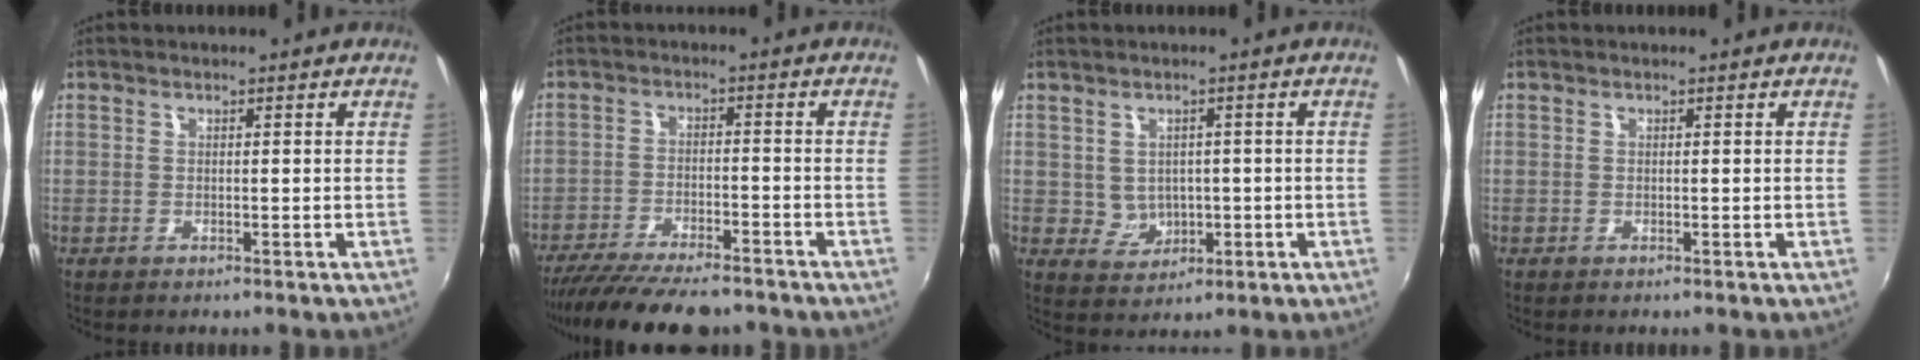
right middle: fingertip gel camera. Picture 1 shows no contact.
{"total": 15.0, "force": [-12.7, 3.4, 7.2], "torque": [-0.150, -0.033, -0.201]}
{"total": 4.4, "force": [0.1, 4.1, 1.6], "torque": [-0.033, 0.006, 0.015]}
{"total": 0.0}